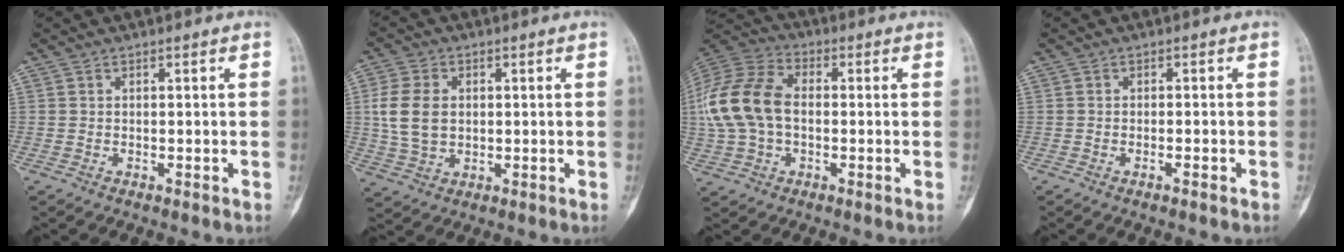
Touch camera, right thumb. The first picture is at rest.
{"total": 8.8, "force": [1.0, 6.3, 6.1], "torque": [-0.122, 0.000, 0.024]}
{"total": 16.7, "force": [0.1, 11.1, 12.4], "torque": [-0.269, 0.029, -0.003]}
{"total": 1.3, "force": [-0.7, 0.2, 1.1], "torque": [-0.024, 0.005, -0.010]}